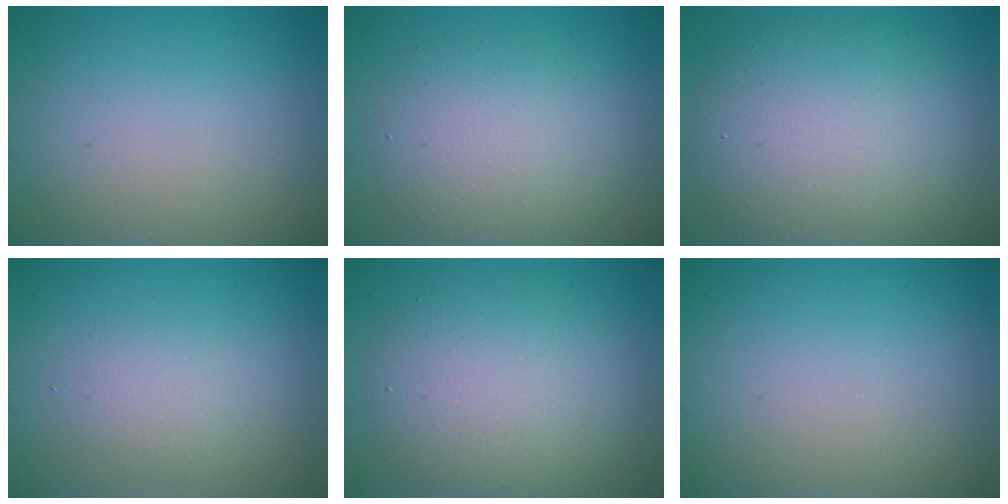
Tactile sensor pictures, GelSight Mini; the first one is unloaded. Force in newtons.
{"total": 4.7, "press": 4.7, "slide": 0.3}
{"total": 8.5, "press": 8.5, "slide": 0.3}
{"total": 2.1, "press": 2.1, "slide": 0.2}
{"total": 5.5, "press": 5.5, "slide": 0.2}
{"total": 0.0}